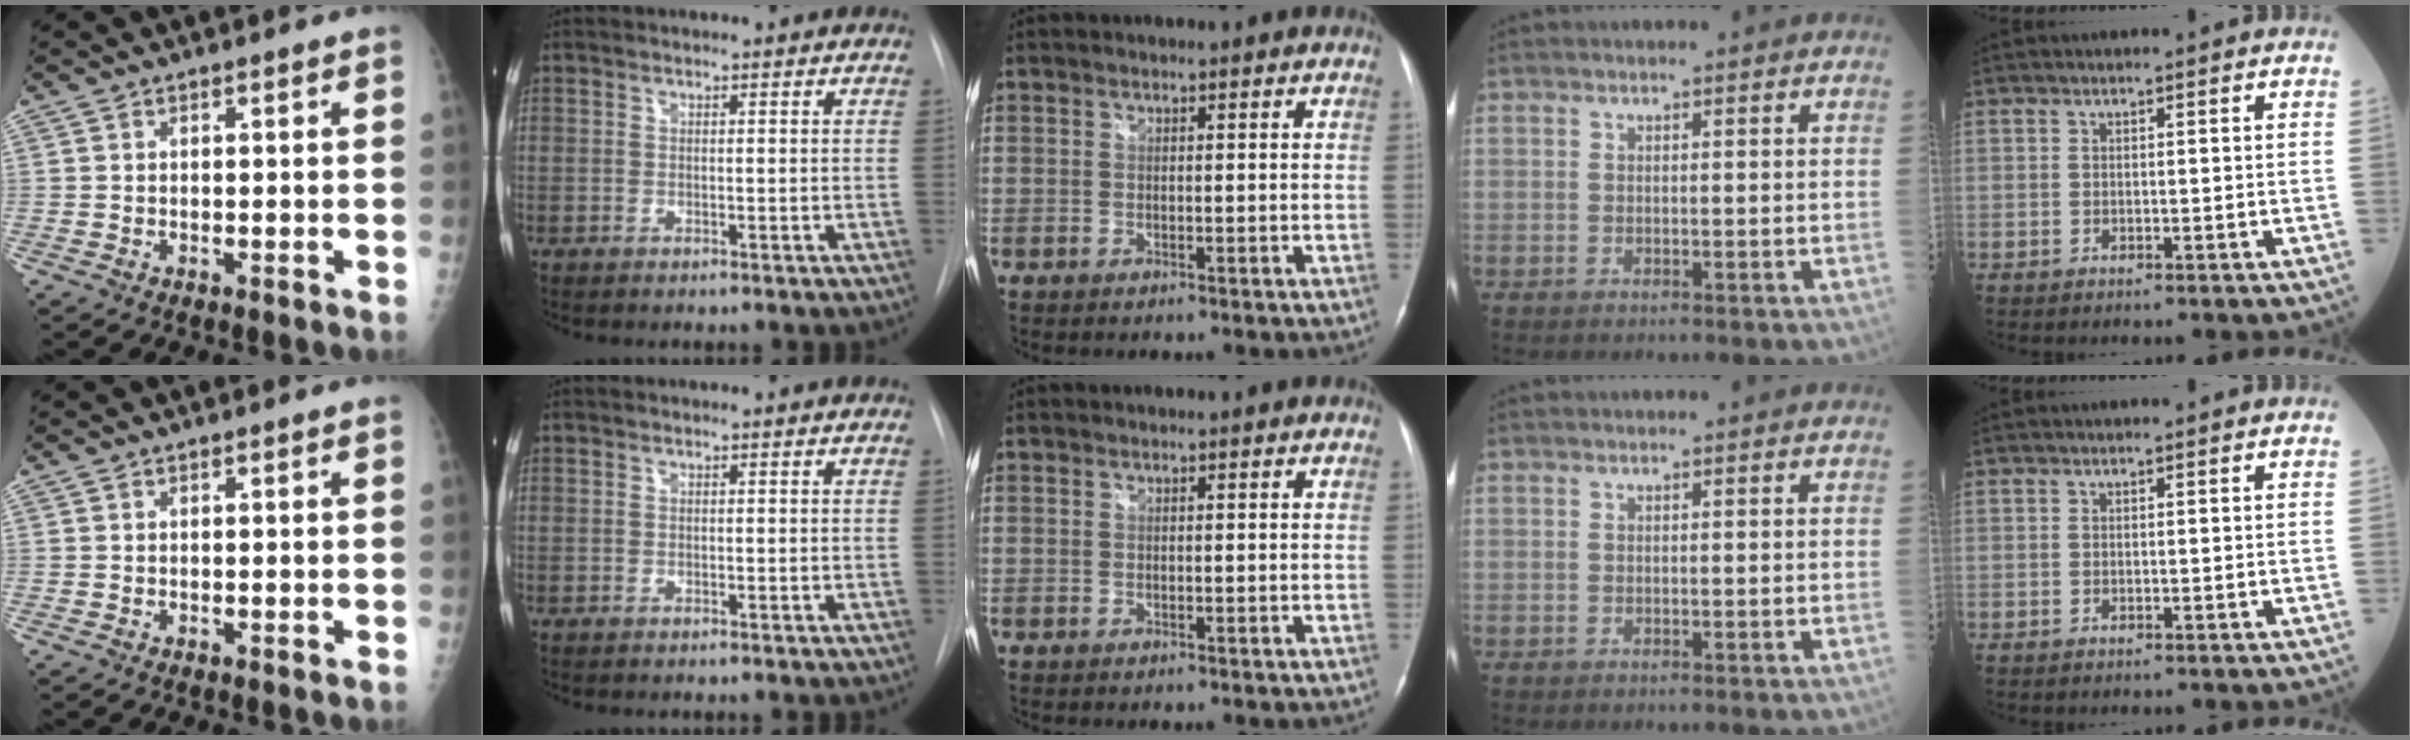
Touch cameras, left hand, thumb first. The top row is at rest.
{}